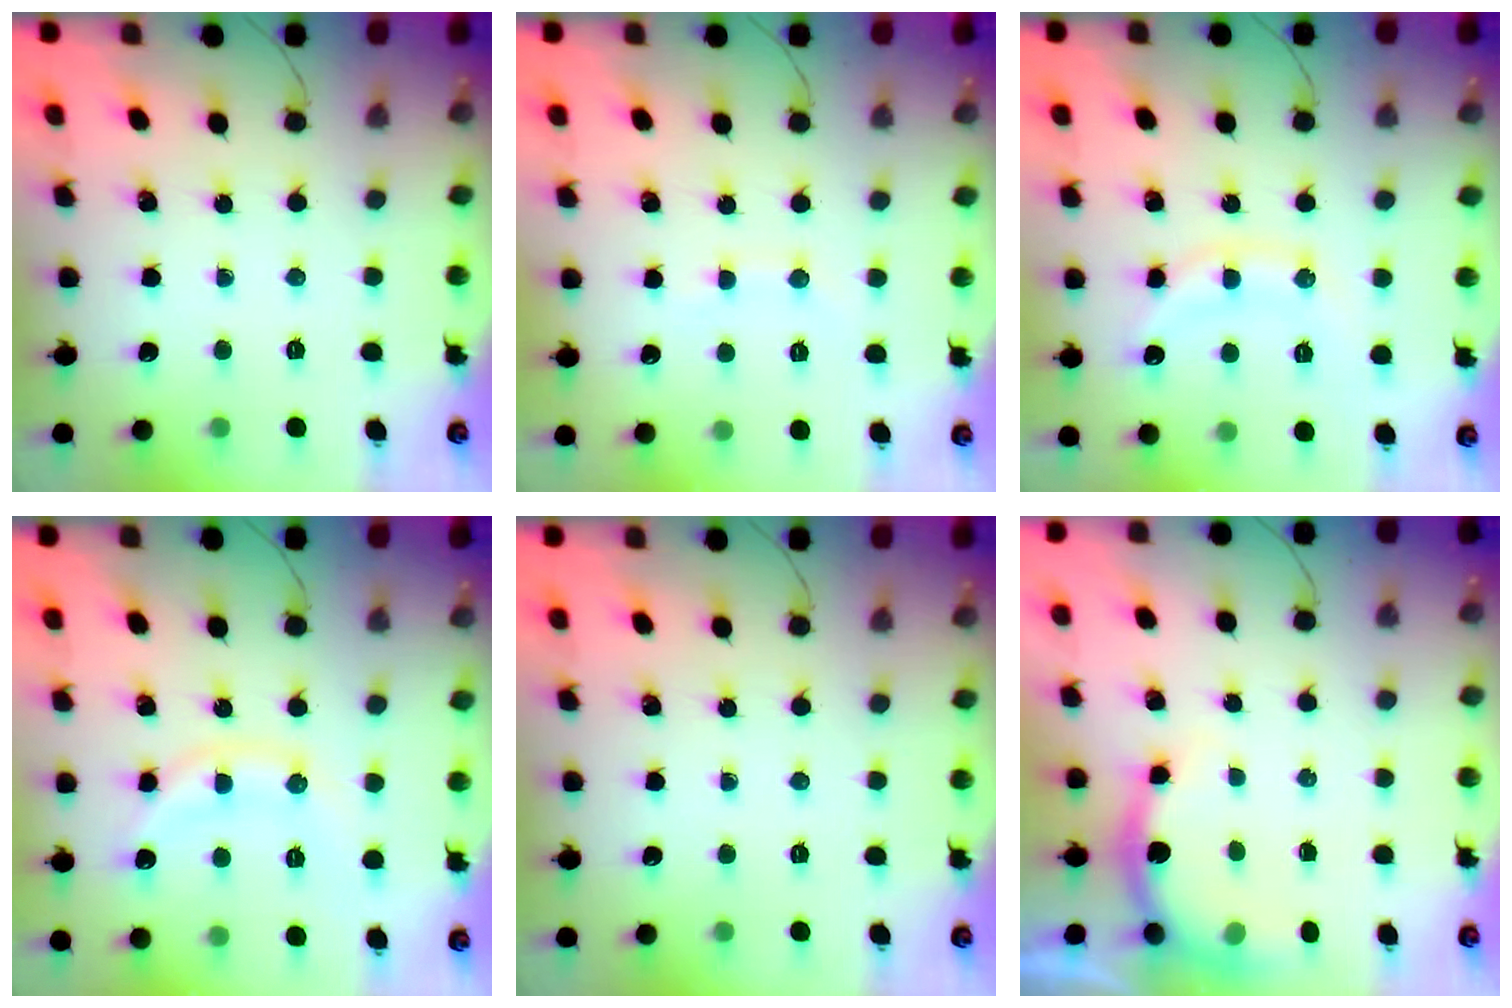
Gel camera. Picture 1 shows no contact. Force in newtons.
{"total": 3.9, "press": 3.8, "slide": 0.5}
{"total": 11.0, "press": 11.0, "slide": 0.6}
{"total": 9.9, "press": 9.9, "slide": 0.4}
{"total": 0.0}
{"total": 6.5, "press": 6.4, "slide": 0.6}